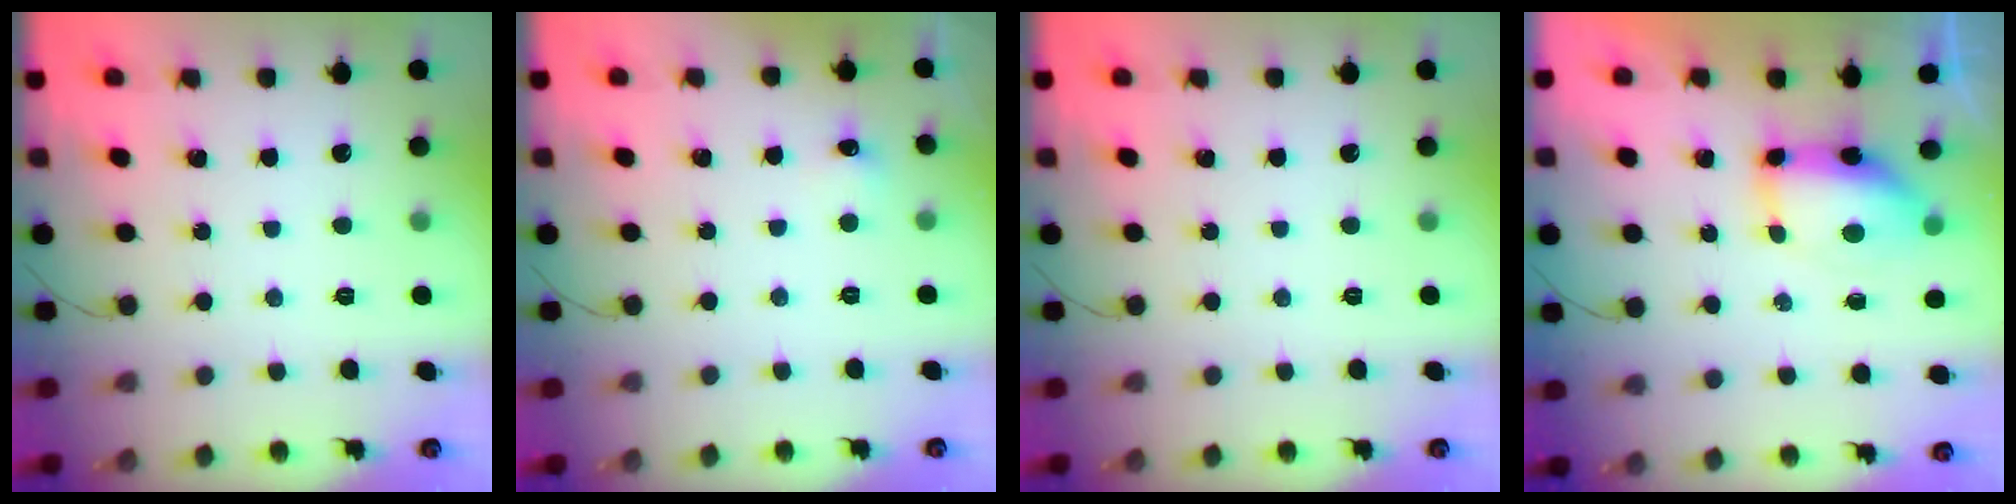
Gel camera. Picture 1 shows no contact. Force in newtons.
{"total": 3.9, "press": 3.8, "slide": 1.1}
{"total": 0.0}
{"total": 7.8, "press": 7.7, "slide": 1.1}